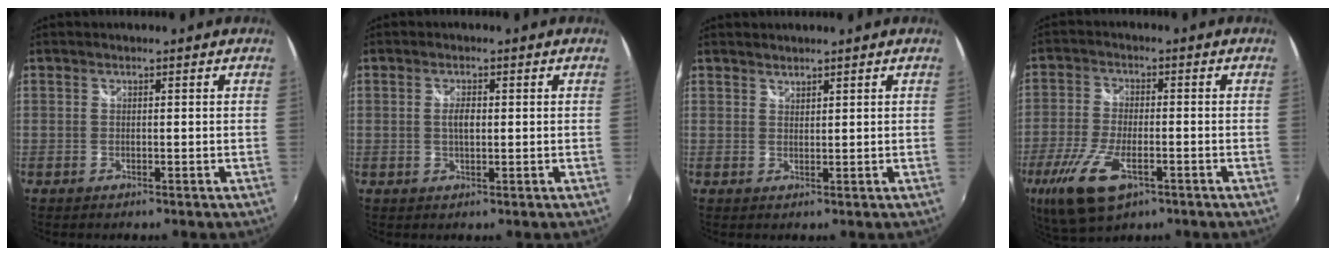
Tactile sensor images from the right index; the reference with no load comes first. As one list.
[{"total": 2.4, "force": [0.2, 1.1, 2.1], "torque": [-0.038, 0.000, 0.002]}, {"total": 1.3, "force": [1.3, 0.3, 0.1], "torque": [0.001, 0.002, 0.023]}, {"total": 12.8, "force": [-6.3, 5.3, 9.7], "torque": [-0.218, -0.031, -0.117]}]